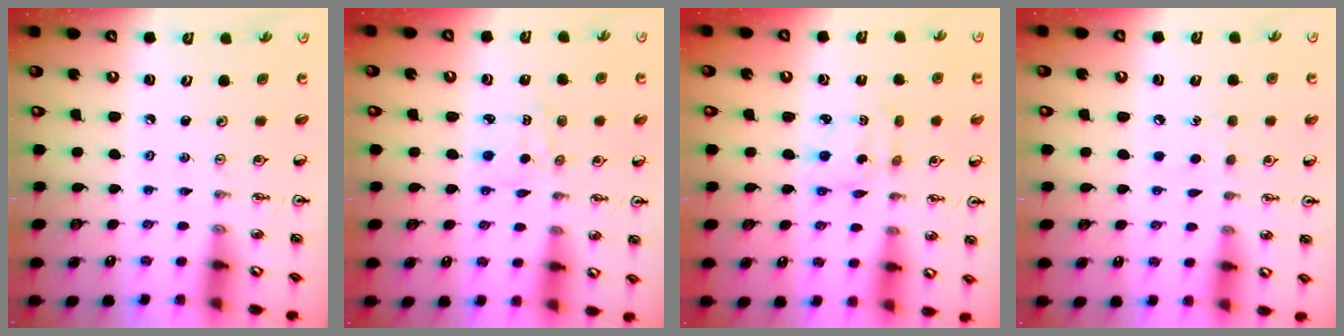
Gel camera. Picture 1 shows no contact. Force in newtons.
{"total": 2.9, "press": 2.9, "slide": 0.4}
{"total": 2.1, "press": 2.0, "slide": 0.8}
{"total": 5.8, "press": 5.8, "slide": 0.7}